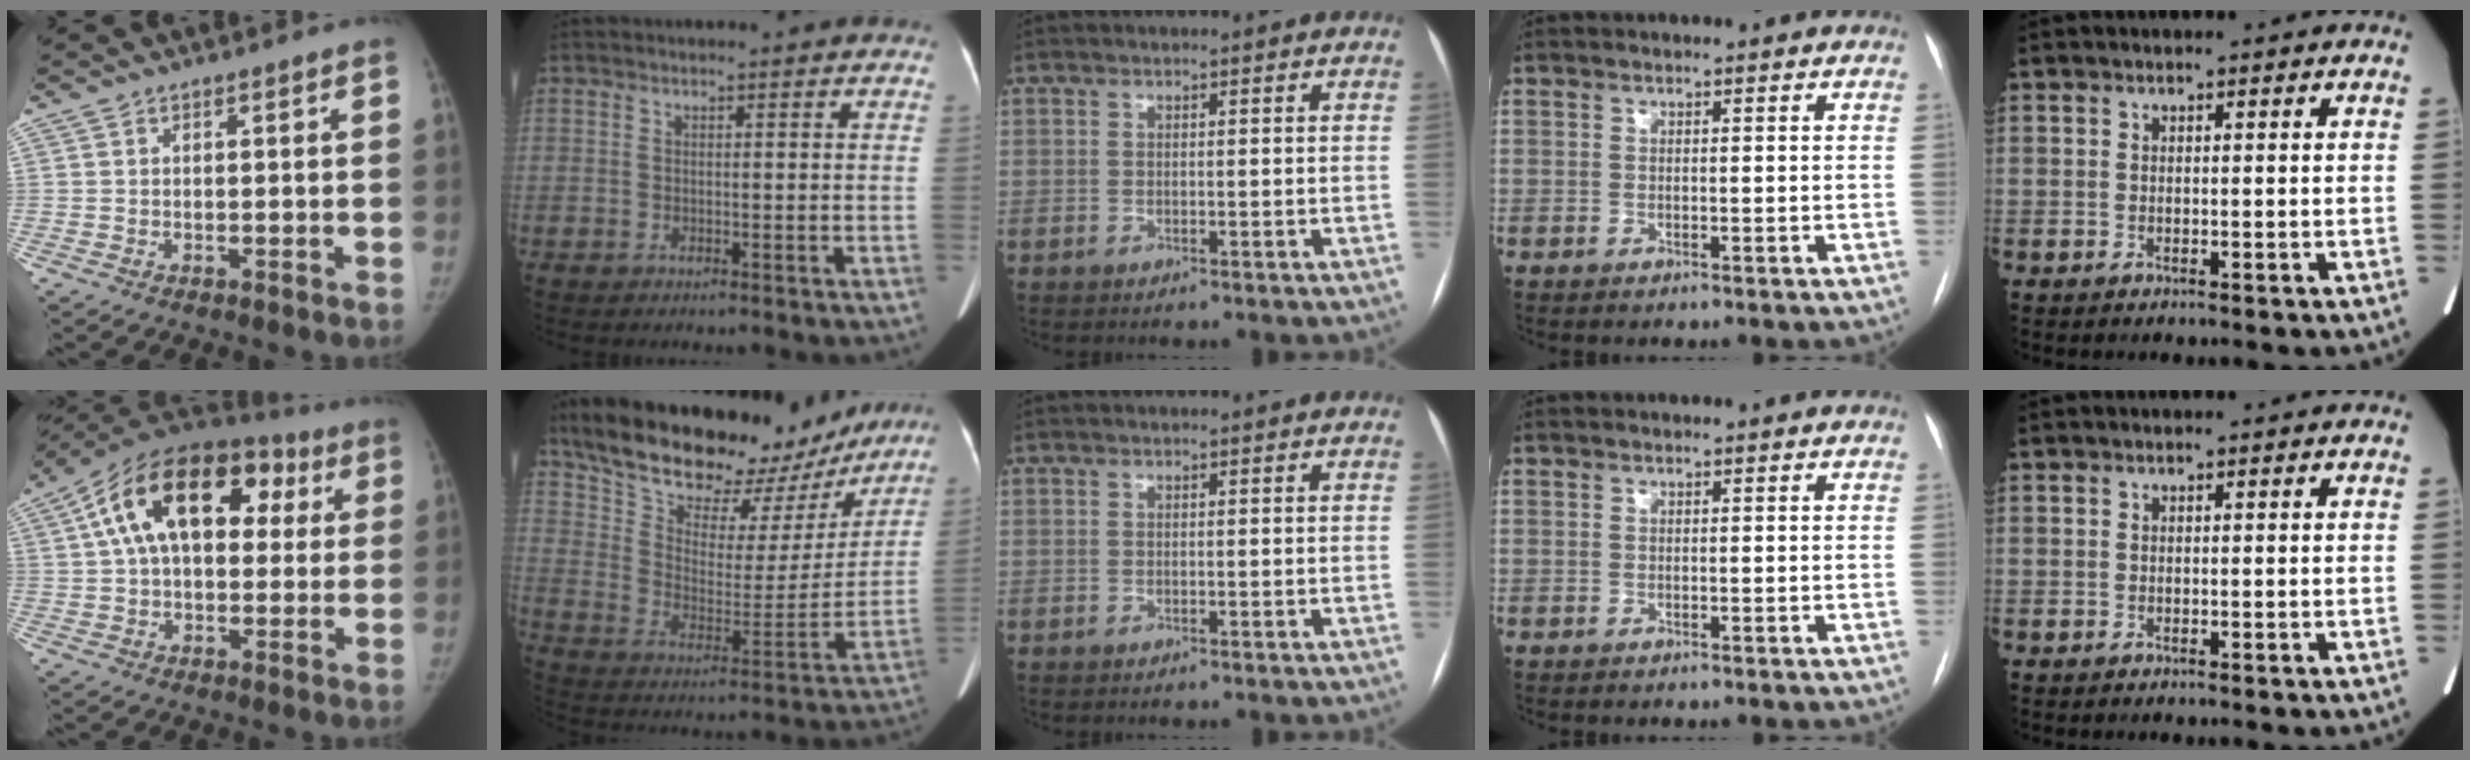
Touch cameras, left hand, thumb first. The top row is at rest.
{"thumb": {"total": 22.0, "force": [6.3, 13.2, 16.3], "torque": [-0.250, 0.039, 0.091]}, "index": {"total": 25.3, "force": [21.1, 9.0, 10.6], "torque": [-0.170, -0.003, 0.303]}}